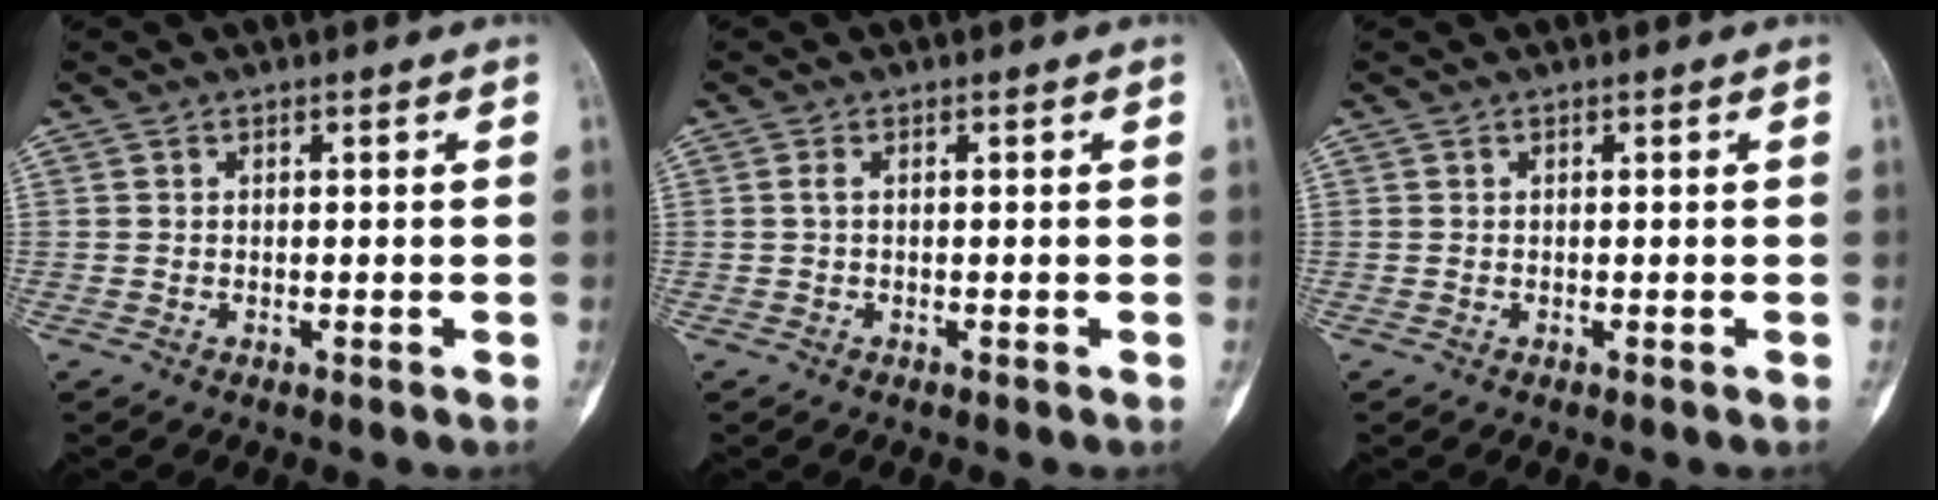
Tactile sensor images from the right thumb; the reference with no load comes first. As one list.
[{"total": 0.8, "force": [0.0, 0.2, 0.7], "torque": [-0.019, -0.001, -0.001]}, {"total": 0.0}]